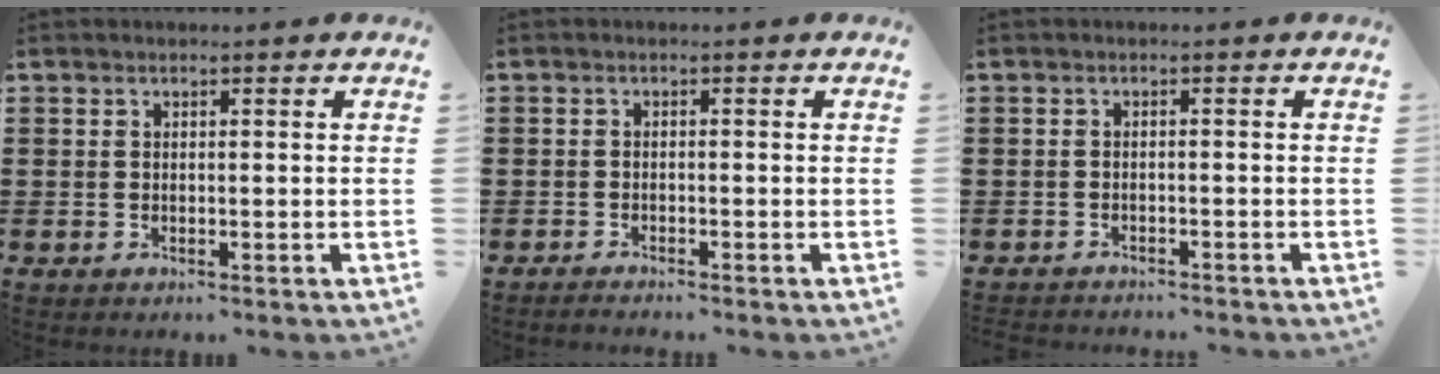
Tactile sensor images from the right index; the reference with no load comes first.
{"total": 1.2, "force": [-1.1, -0.2, 0.0], "torque": [-0.001, 0.000, -0.023]}
{"total": 1.4, "force": [-1.4, 0.0, -0.1], "torque": [-0.001, 0.002, -0.031]}